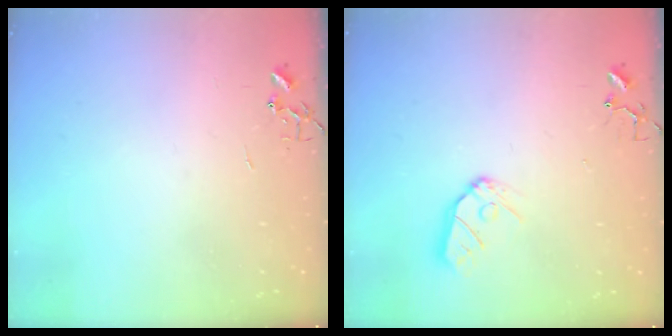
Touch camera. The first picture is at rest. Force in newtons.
{"total": 9.2, "press": 9.2, "slide": 0.8}